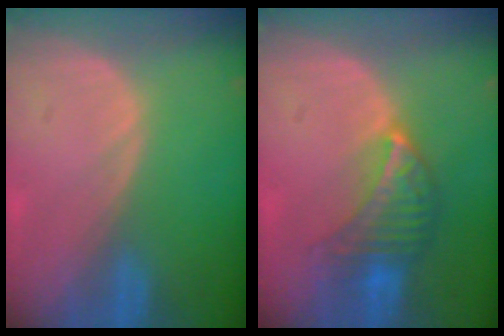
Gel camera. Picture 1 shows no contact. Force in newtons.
{"total": 7.0, "press": 6.4, "slide": 2.9}